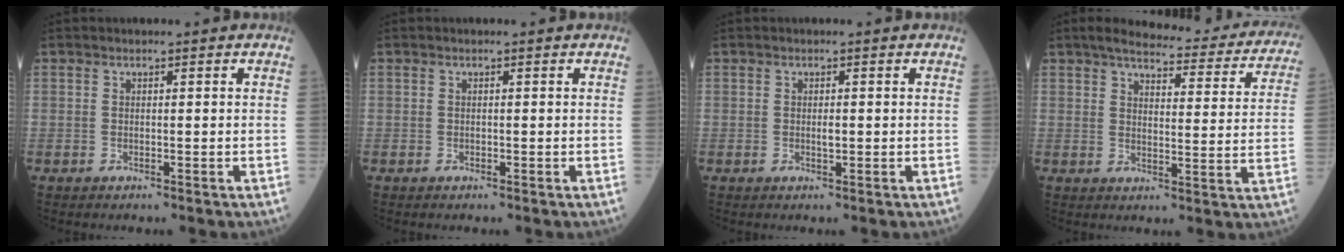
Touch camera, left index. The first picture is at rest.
{"total": 0.0}
{"total": 1.0, "force": [-0.1, 0.3, 0.9], "torque": [-0.019, -0.001, 0.001]}
{"total": 19.8, "force": [17.9, 3.7, 7.6], "torque": [-0.082, -0.029, 0.201]}